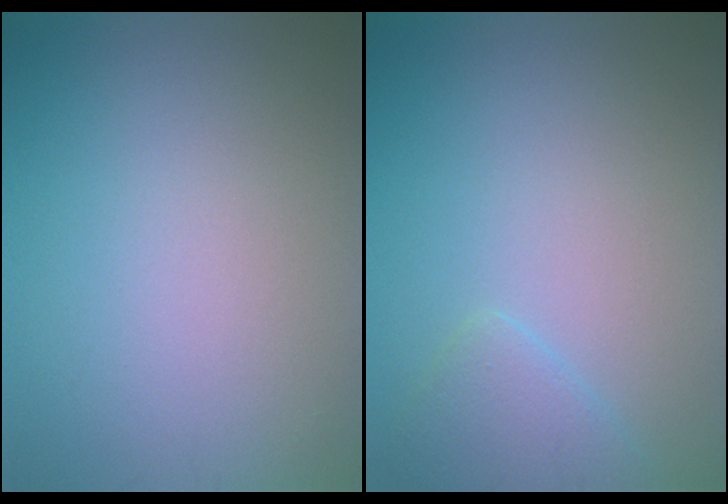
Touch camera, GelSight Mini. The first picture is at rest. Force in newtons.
{"total": 2.1, "press": 2.1, "slide": 0.1}